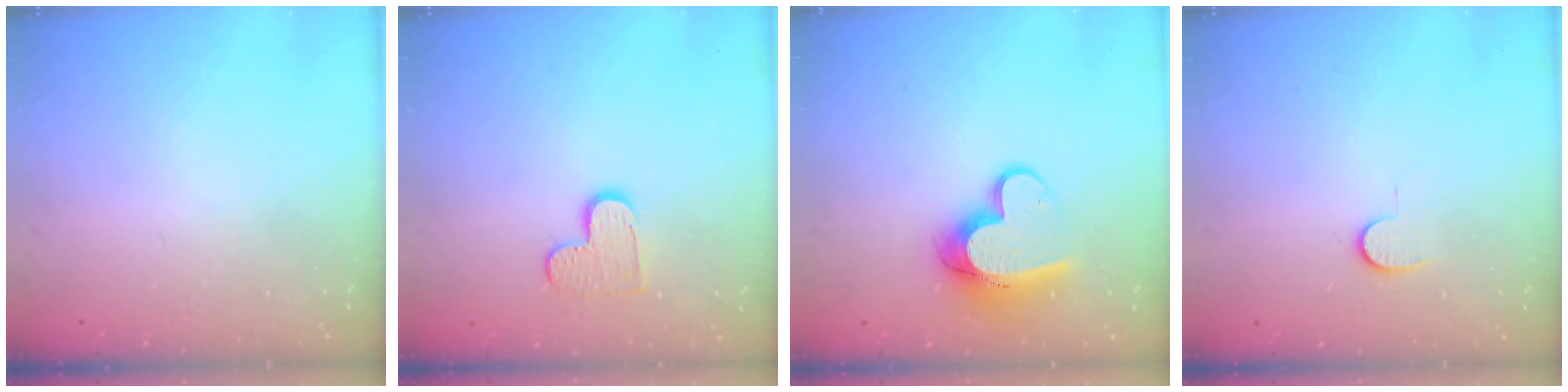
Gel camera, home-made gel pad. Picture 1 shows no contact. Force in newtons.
{"total": 8.5, "press": 8.4, "slide": 0.4}
{"total": 12.6, "press": 12.6, "slide": 1.2}
{"total": 4.0, "press": 4.0, "slide": 0.4}